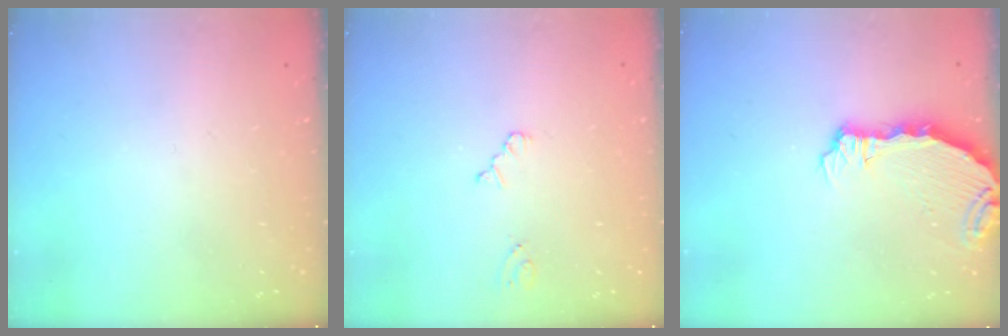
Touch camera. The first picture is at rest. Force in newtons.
{"total": 2.3, "press": 2.3, "slide": 0.4}
{"total": 7.3, "press": 5.5, "slide": 4.8}